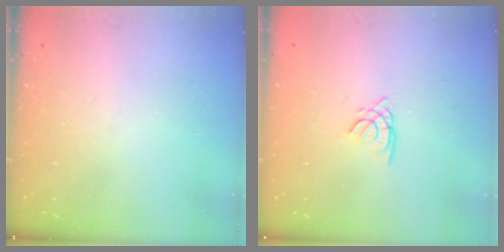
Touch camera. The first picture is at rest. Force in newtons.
{"total": 1.6, "press": 1.6, "slide": 0.2}